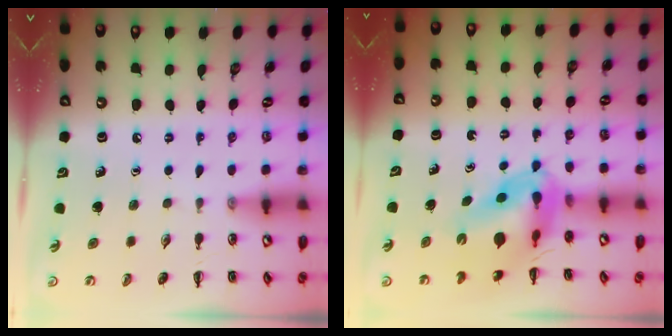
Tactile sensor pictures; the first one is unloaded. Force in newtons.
{"total": 9.2, "press": 8.8, "slide": 2.9}